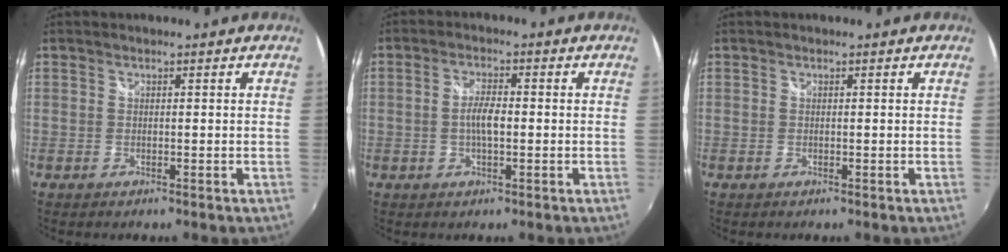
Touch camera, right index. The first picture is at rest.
{"total": 3.9, "force": [-0.5, 1.2, 3.7], "torque": [-0.072, 0.004, -0.010]}
{"total": 0.0}